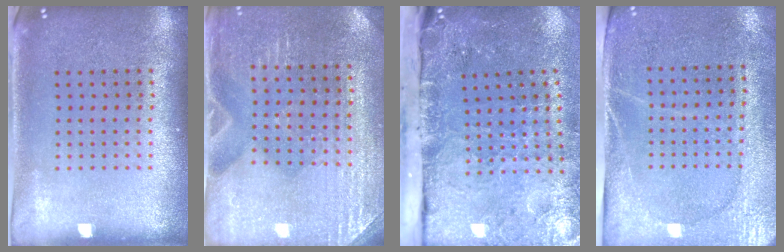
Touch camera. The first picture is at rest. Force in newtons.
{"total": 3.0, "press": 2.9, "slide": 0.3}
{"total": 4.8, "press": 3.7, "slide": 3.0}
{"total": 2.9, "press": 2.5, "slide": 1.4}